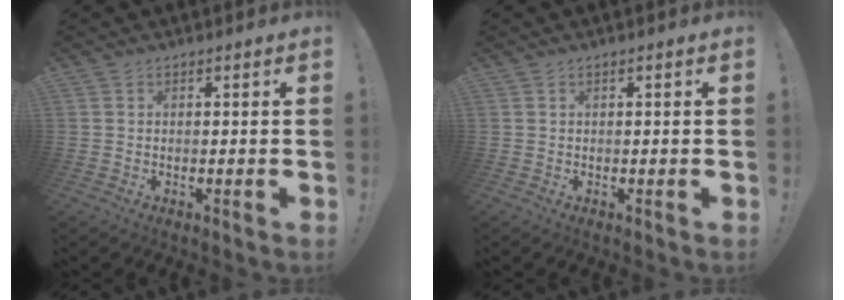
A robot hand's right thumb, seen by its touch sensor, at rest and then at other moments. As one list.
[{"total": 0.9, "force": [0.0, 0.0, 0.9], "torque": [-0.019, 0.000, 0.000]}]